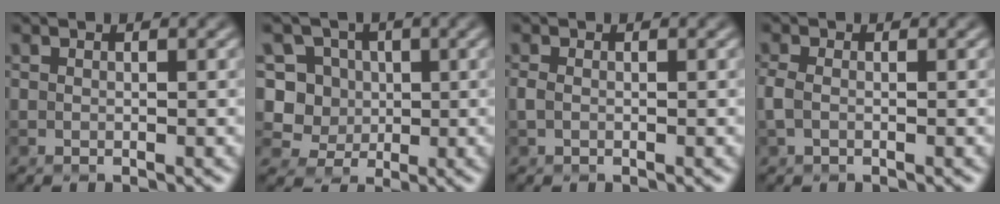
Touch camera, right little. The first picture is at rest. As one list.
[{"total": 6.6, "force": [1.0, 6.2, 2.1], "torque": [-0.032, 0.023, 0.006]}, {"total": 0.8, "force": [-0.2, 0.5, 0.5], "torque": [-0.013, -0.001, -0.006]}, {"total": 1.4, "force": [-0.4, 0.8, 1.0], "torque": [-0.025, 0.001, -0.012]}]